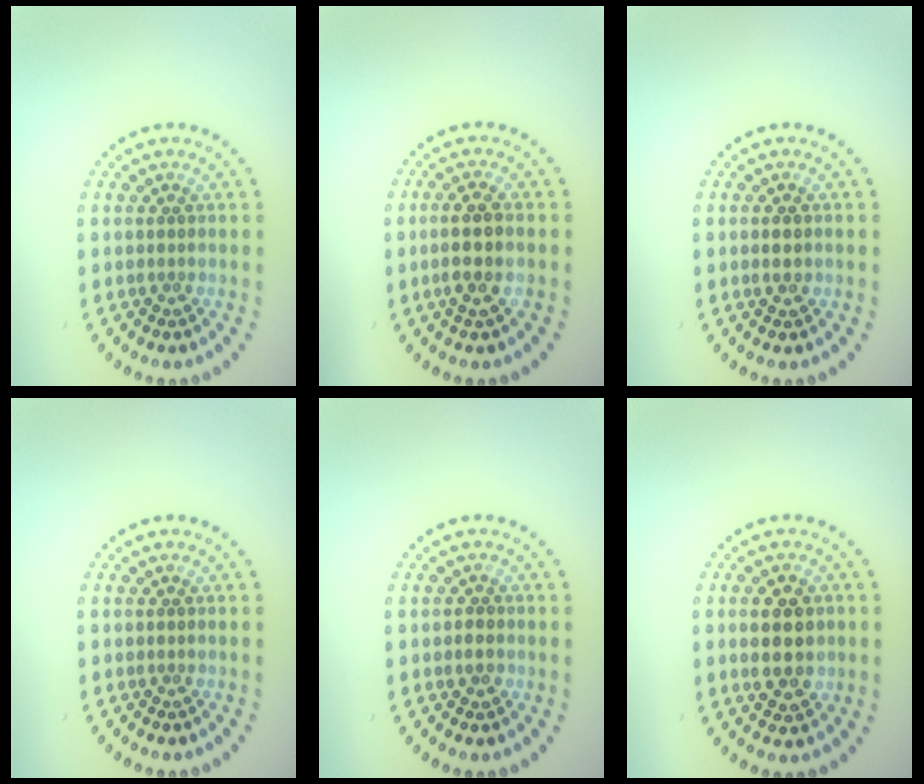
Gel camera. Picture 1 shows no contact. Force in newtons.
{"total": 2.8, "press": 2.6, "slide": 0.9}
{"total": 1.8, "press": 1.8, "slide": 0.2}
{"total": 0.0}
{"total": 0.7, "press": 0.6, "slide": 0.3}
{"total": 3.9, "press": 3.9, "slide": 0.3}